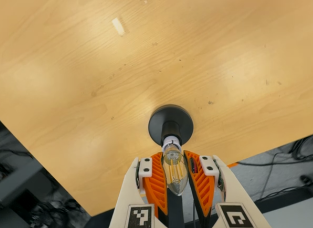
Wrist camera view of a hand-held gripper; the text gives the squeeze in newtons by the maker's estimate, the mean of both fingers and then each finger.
{"total": 23.3, "left": 22.7, "right": 23.9}